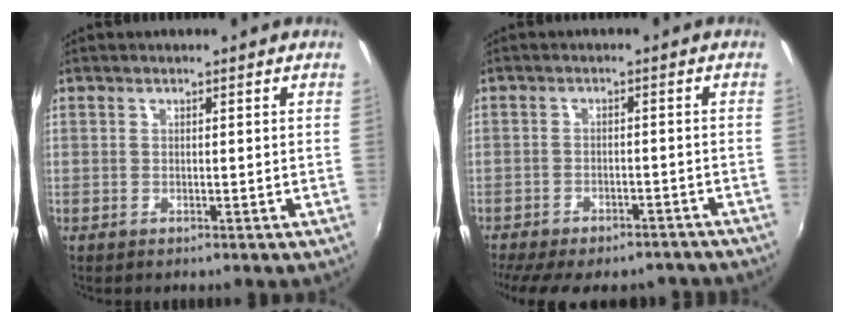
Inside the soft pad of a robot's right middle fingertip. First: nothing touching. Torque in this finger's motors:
{"motor_torque": [1.09, -1.05, 0.57, 0.16]}